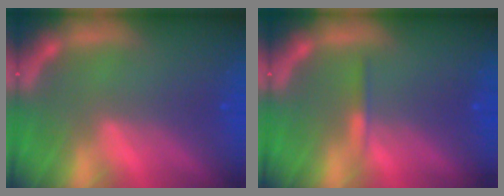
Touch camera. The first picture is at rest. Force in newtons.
{"total": 0.9}